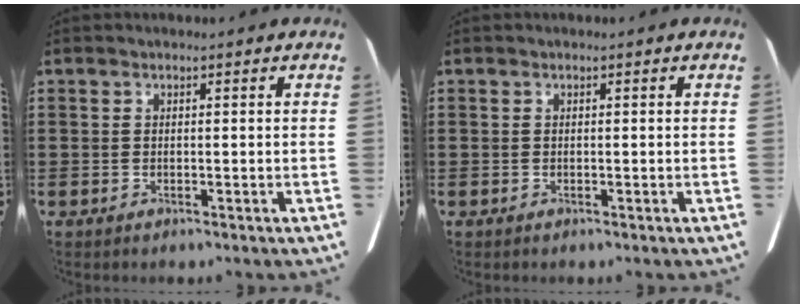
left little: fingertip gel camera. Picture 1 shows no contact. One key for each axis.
{"total": 0.0}